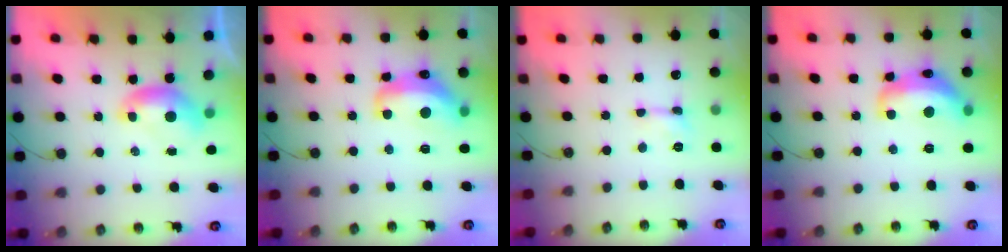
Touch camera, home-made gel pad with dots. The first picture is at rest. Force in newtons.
{"total": 8.4, "press": 8.4, "slide": 0.8}
{"total": 1.9, "press": 1.9, "slide": 0.4}
{"total": 8.1, "press": 8.1, "slide": 0.7}